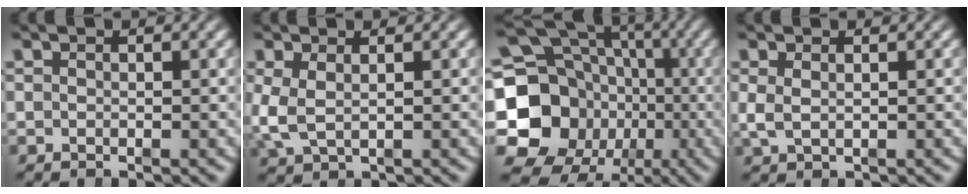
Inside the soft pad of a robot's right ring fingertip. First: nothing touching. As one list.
[{"total": 3.7, "force": [0.0, 2.9, 2.3], "torque": [-0.076, -0.020, 0.013]}, {"total": 21.1, "force": [-1.1, 18.8, 9.5], "torque": [-0.226, -0.069, -0.019]}, {"total": 1.6, "force": [0.3, 0.9, 1.2], "torque": [-0.040, -0.014, 0.018]}]